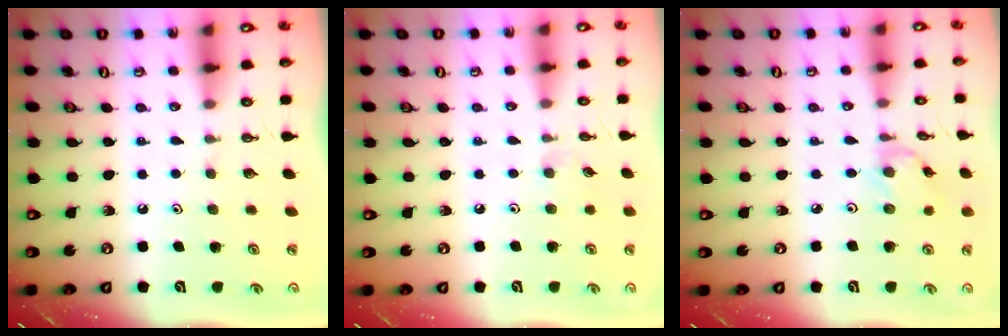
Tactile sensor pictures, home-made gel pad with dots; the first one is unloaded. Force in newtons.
{"total": 3.7, "press": 3.7, "slide": 0.6}
{"total": 2.4, "press": 2.4, "slide": 0.1}